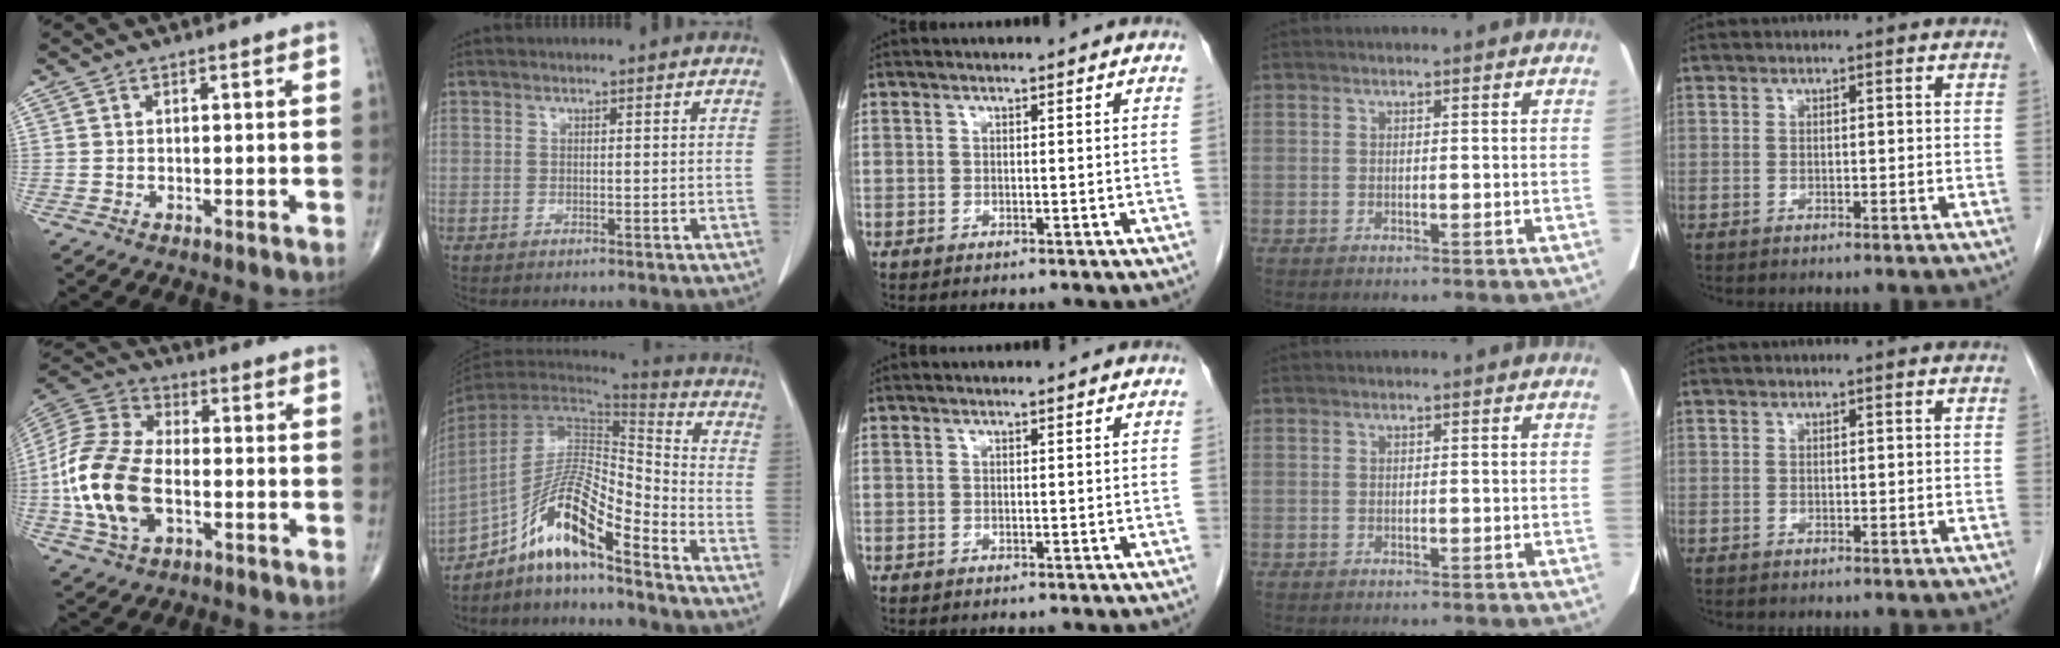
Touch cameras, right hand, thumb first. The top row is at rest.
{"thumb": {"total": 17.7, "force": [-3.3, 10.3, 14.0], "torque": [-0.298, 0.017, -0.063]}, "index": {"total": 14.0, "force": [-10.0, 1.4, 9.6], "torque": [-0.175, 0.012, -0.181]}}